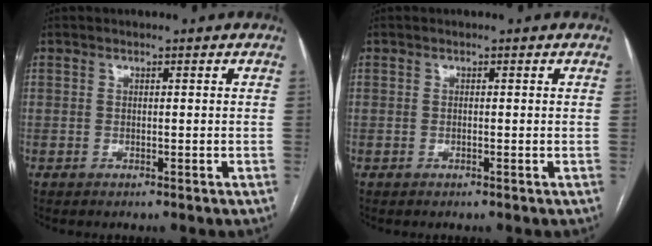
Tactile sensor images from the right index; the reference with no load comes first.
{"total": 0.0}